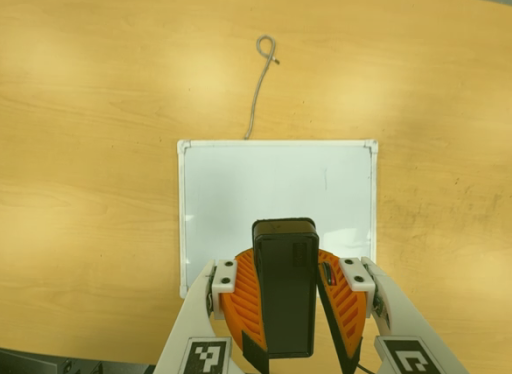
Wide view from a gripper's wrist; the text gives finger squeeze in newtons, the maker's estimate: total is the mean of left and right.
{"total": 10.4, "left": 10.3, "right": 10.5}